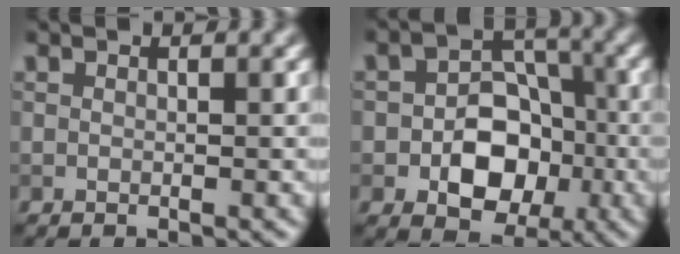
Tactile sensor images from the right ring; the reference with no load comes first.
{"total": 6.7, "force": [-2.0, 4.9, 4.1], "torque": [-0.055, -0.006, -0.035]}